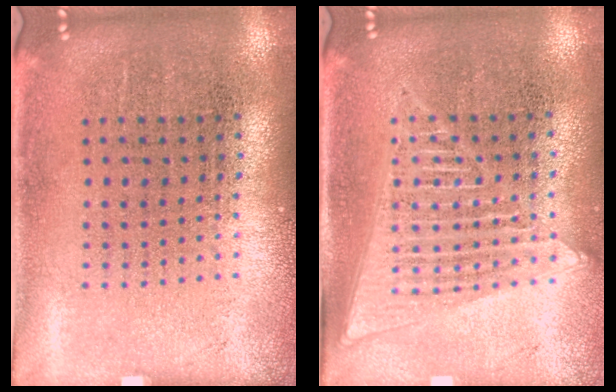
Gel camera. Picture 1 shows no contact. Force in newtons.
{"total": 1.6, "press": 1.5, "slide": 0.6}